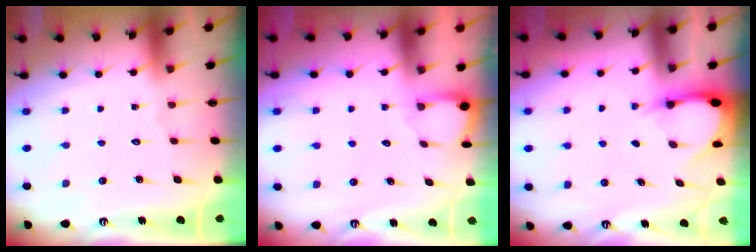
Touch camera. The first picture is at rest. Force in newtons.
{"total": 1.8, "press": 1.8, "slide": 0.1}
{"total": 2.9, "press": 2.9, "slide": 0.3}